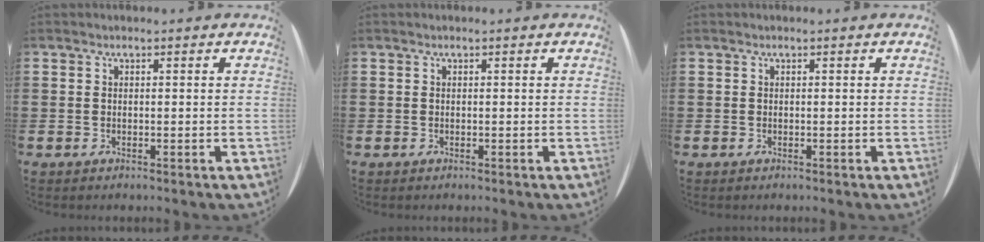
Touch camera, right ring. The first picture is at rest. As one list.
[{"total": 0.0}, {"total": 0.0}]